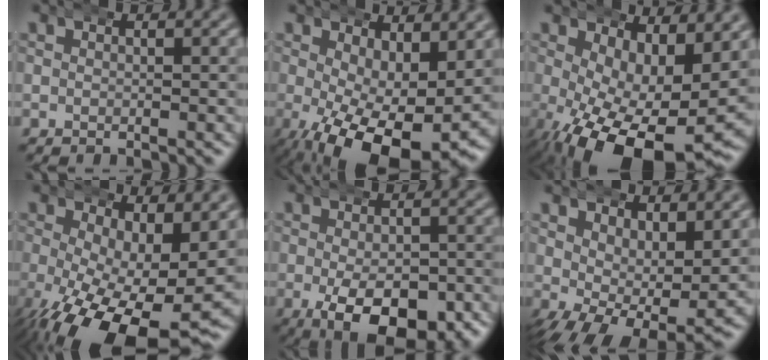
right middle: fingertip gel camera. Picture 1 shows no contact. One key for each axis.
{"total": 10.1, "fx": -4.0, "fy": 3.9, "fz": 8.4, "tx": -0.147, "ty": -0.051, "tz": -0.036}
{"total": 11.3, "fx": -3.7, "fy": 5.1, "fz": 9.4, "tx": -0.160, "ty": -0.053, "tz": -0.031}
{"total": 10.6, "fx": -3.3, "fy": 4.5, "fz": 9.0, "tx": -0.164, "ty": -0.056, "tz": -0.023}
{"total": 10.4, "fx": -4.1, "fy": 5.4, "fz": 7.9, "tx": -0.123, "ty": -0.032, "tz": -0.046}
{"total": 6.6, "fx": -0.6, "fy": 3.6, "fz": 5.4, "tx": -0.095, "ty": -0.047, "tz": 0.010}